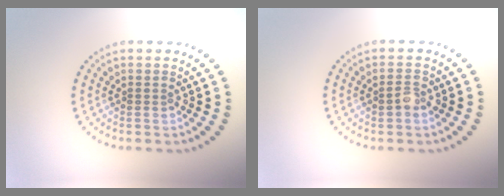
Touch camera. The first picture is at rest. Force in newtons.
{"total": 1.3, "press": 1.3, "slide": 0.0}